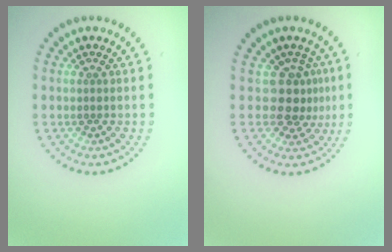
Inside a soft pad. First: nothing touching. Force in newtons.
{"total": 2.8, "press": 2.1, "slide": 1.8}